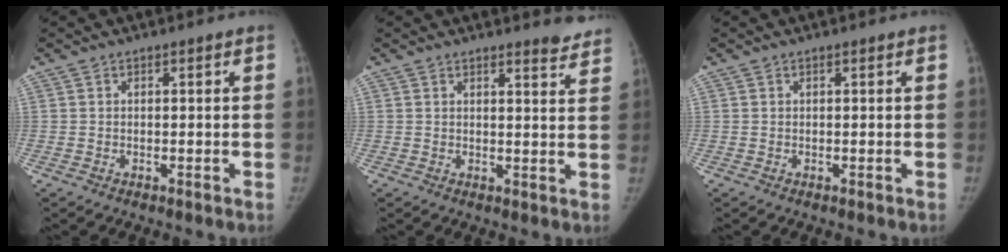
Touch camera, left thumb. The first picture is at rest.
{"total": 4.6, "force": [4.4, 0.7, 1.2], "torque": [-0.003, -0.034, 0.040]}
{"total": 0.0}